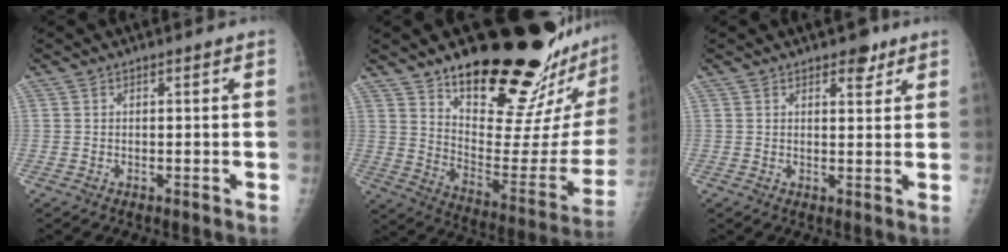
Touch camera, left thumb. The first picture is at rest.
{"total": 27.3, "force": [20.7, 7.1, 16.2], "torque": [-0.201, -0.141, 0.302]}
{"total": 3.5, "force": [2.4, 1.8, 1.8], "torque": [-0.006, -0.012, 0.031]}